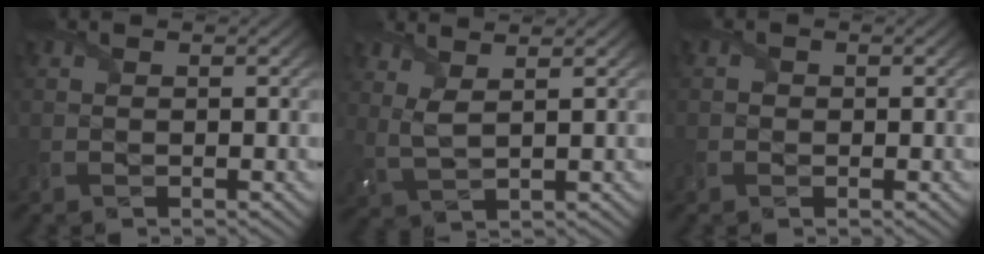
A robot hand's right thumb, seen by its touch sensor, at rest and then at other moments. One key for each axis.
{"total": 3.4, "fx": 2.4, "fy": 0.8, "fz": 2.4, "tx": -0.068, "ty": 0.003, "tz": 0.054}
{"total": 0.7, "fx": -0.2, "fy": 0.7, "fz": 0.2, "tx": -0.002, "ty": -0.003, "tz": -0.006}